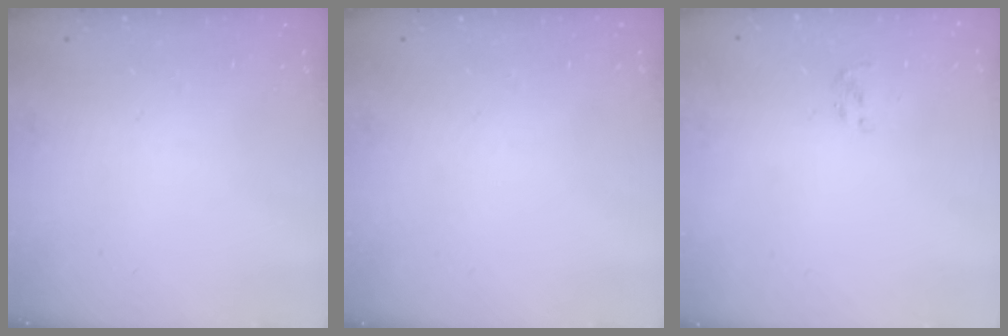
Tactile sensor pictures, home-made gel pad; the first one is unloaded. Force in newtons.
{"total": 0.0}
{"total": 2.1, "press": 1.9, "slide": 0.9}